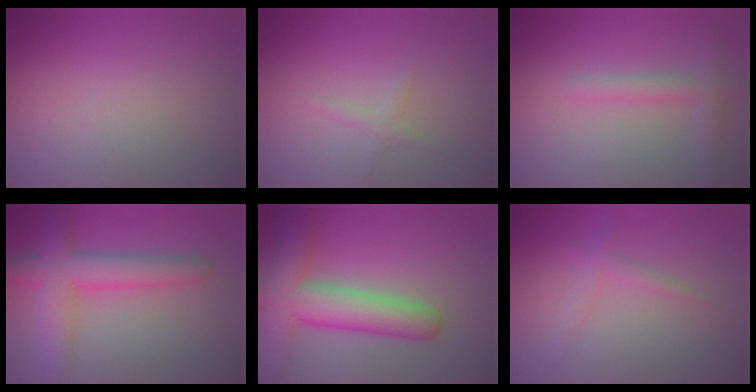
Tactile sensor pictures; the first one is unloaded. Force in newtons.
{"total": 1.0, "press": 1.0, "slide": 0.0}
{"total": 2.3, "press": 2.3, "slide": 0.1}
{"total": 6.3, "press": 6.3, "slide": 0.3}
{"total": 9.0, "press": 9.0, "slide": 0.5}
{"total": 1.4, "press": 1.4, "slide": 0.0}